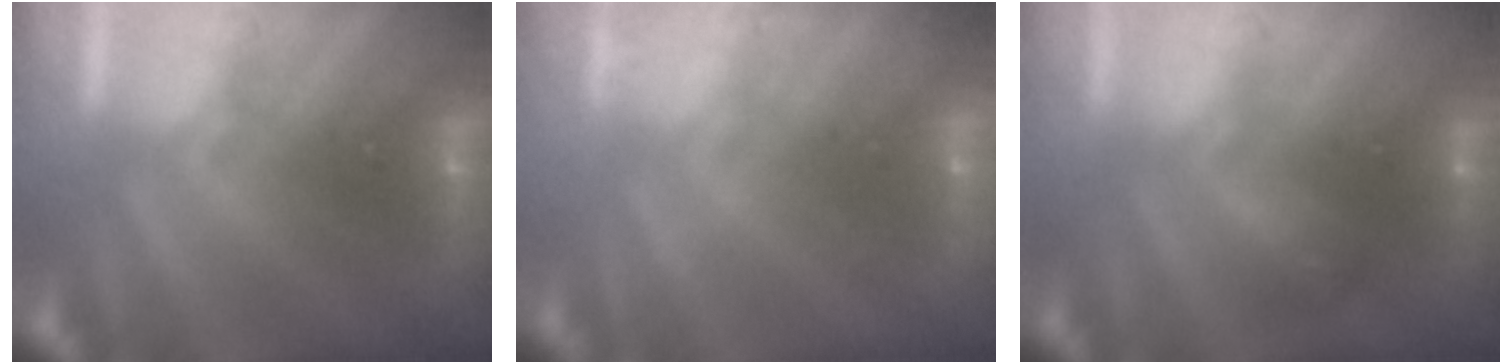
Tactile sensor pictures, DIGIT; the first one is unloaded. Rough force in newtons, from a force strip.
{"total": 2.1}
{"total": 2.0}